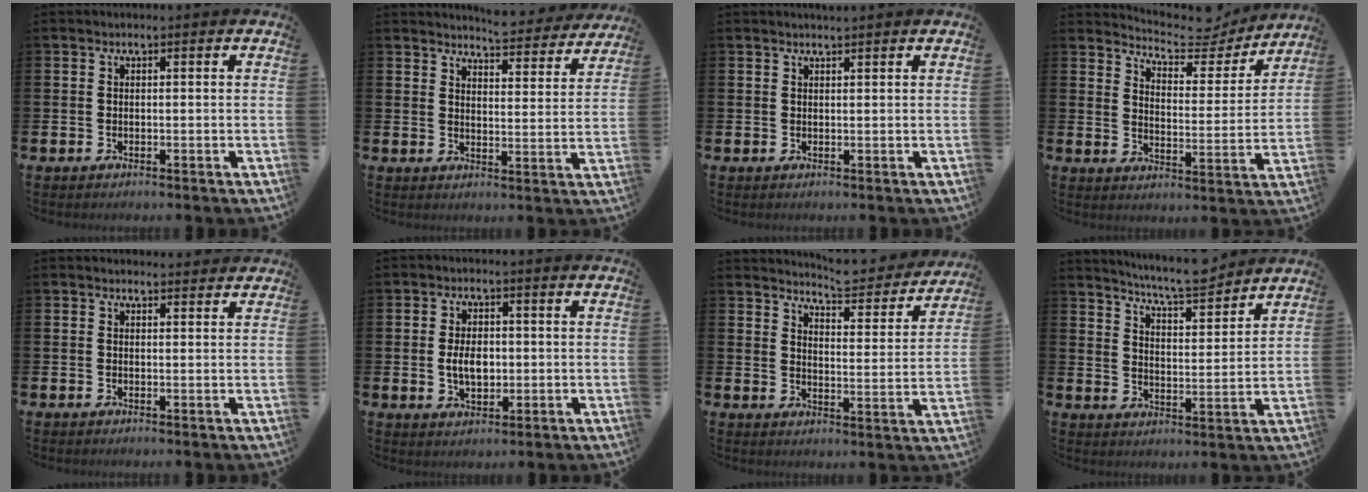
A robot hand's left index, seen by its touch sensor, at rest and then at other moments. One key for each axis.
{"total": 5.4, "fx": 5.4, "fy": 0.2, "fz": 0.6, "tx": -0.020, "ty": -0.036, "tz": 0.094}
{"total": 1.1, "fx": 1.1, "fy": -0.1, "fz": 0.2, "tx": 0.005, "ty": -0.004, "tz": 0.019}
{"total": 6.6, "fx": 6.3, "fy": 1.7, "fz": 1.0, "tx": -0.048, "ty": -0.045, "tz": 0.108}
{"total": 1.3, "fx": 1.2, "fy": 0.3, "fz": 0.0, "tx": 0.006, "ty": -0.003, "tz": 0.021}
{"total": 4.3, "fx": -0.1, "fy": 2.7, "fz": 3.3, "tx": -0.049, "ty": 0.004, "tz": -0.007}
{"total": 5.7, "fx": 5.6, "fy": 0.7, "fz": 1.0, "tx": -0.030, "ty": -0.037, "tz": 0.094}
{"total": 7.2, "fx": 7.1, "fy": 0.2, "fz": 1.6, "tx": -0.045, "ty": -0.048, "tz": 0.124}